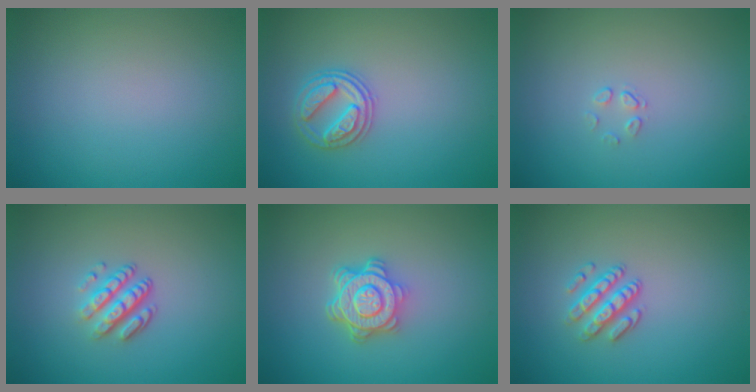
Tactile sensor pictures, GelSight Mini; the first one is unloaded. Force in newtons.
{"total": 2.7, "press": 2.6, "slide": 0.3}
{"total": 0.7, "press": 0.4, "slide": 0.6}
{"total": 3.4, "press": 2.4, "slide": 2.4}
{"total": 4.6, "press": 3.3, "slide": 3.2}
{"total": 2.7, "press": 2.4, "slide": 1.2}